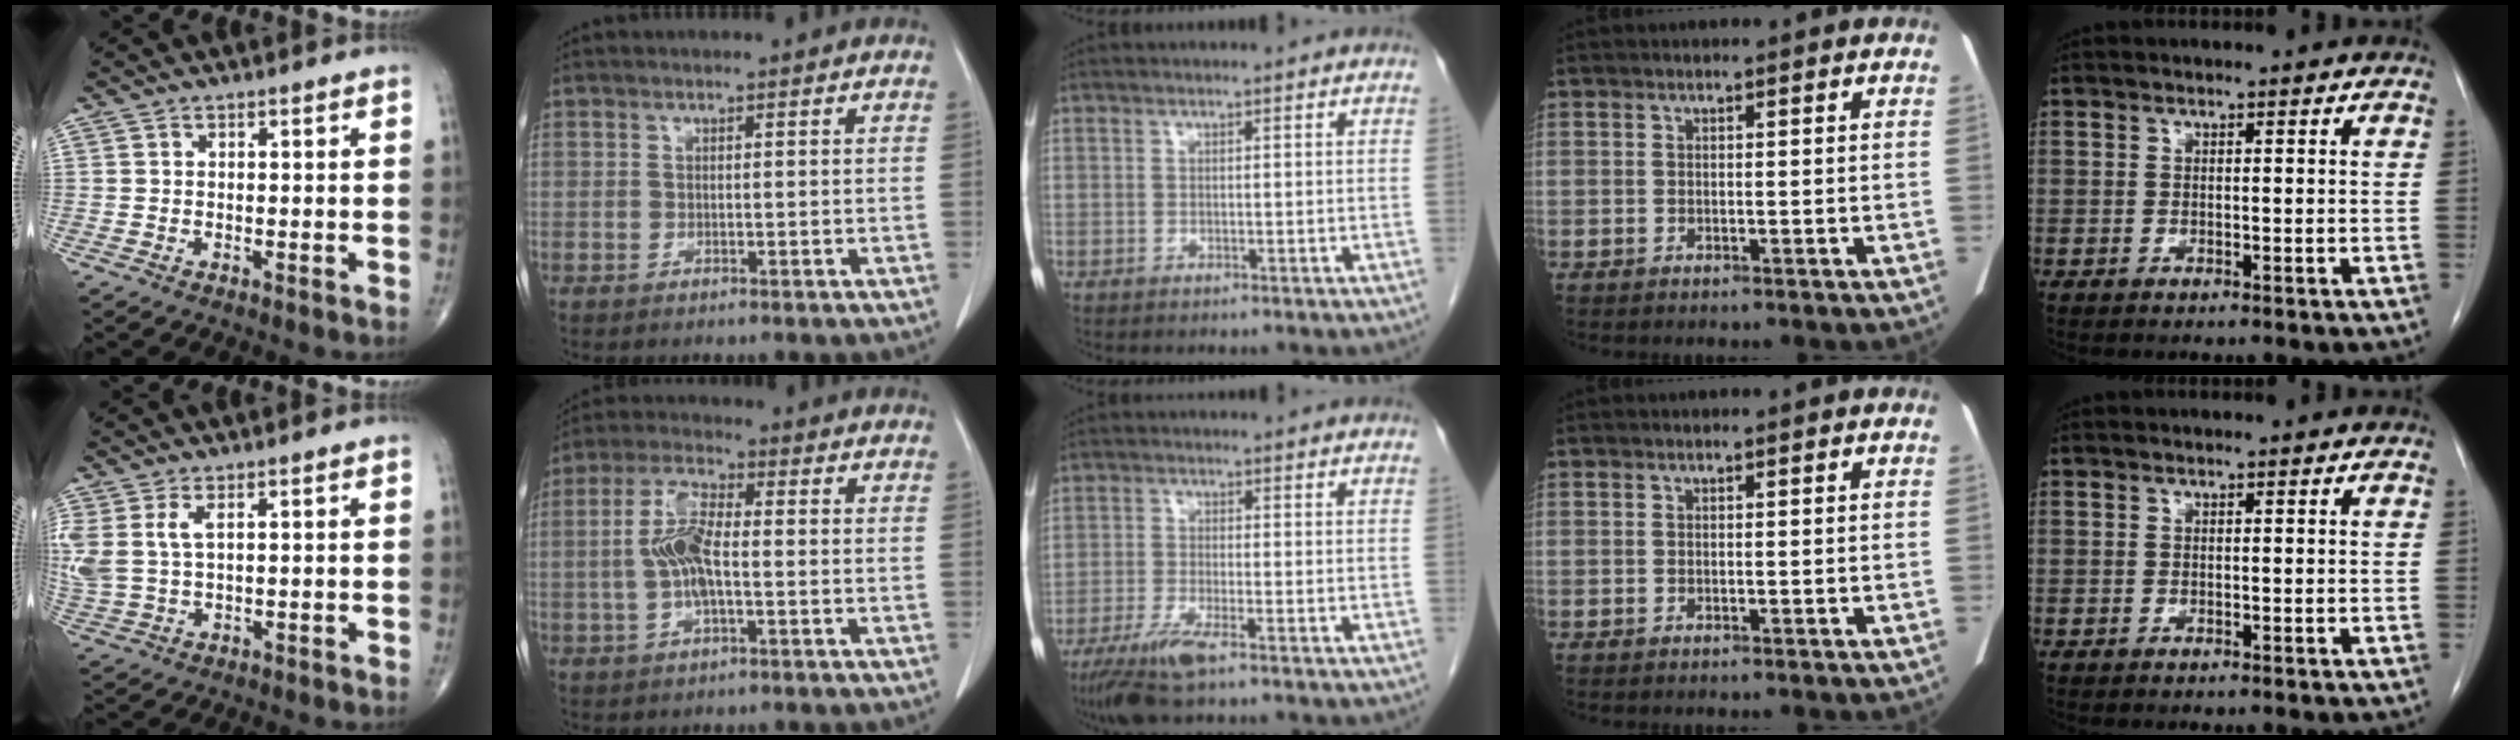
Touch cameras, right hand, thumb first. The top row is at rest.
{"thumb": {"total": 8.1, "force": [2.4, 4.3, 6.4], "torque": [-0.164, 0.004, 0.060]}, "index": {"total": 7.6, "force": [-0.7, 2.3, 7.2], "torque": [-0.157, 0.009, -0.014]}, "middle": {"total": 6.2, "force": [-4.1, 0.6, 4.7], "torque": [-0.097, -0.017, -0.076]}}